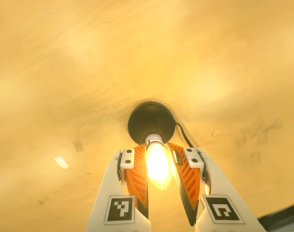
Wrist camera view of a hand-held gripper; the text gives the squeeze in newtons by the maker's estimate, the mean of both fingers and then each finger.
{"total": 14.0, "left": 14.2, "right": 13.8}